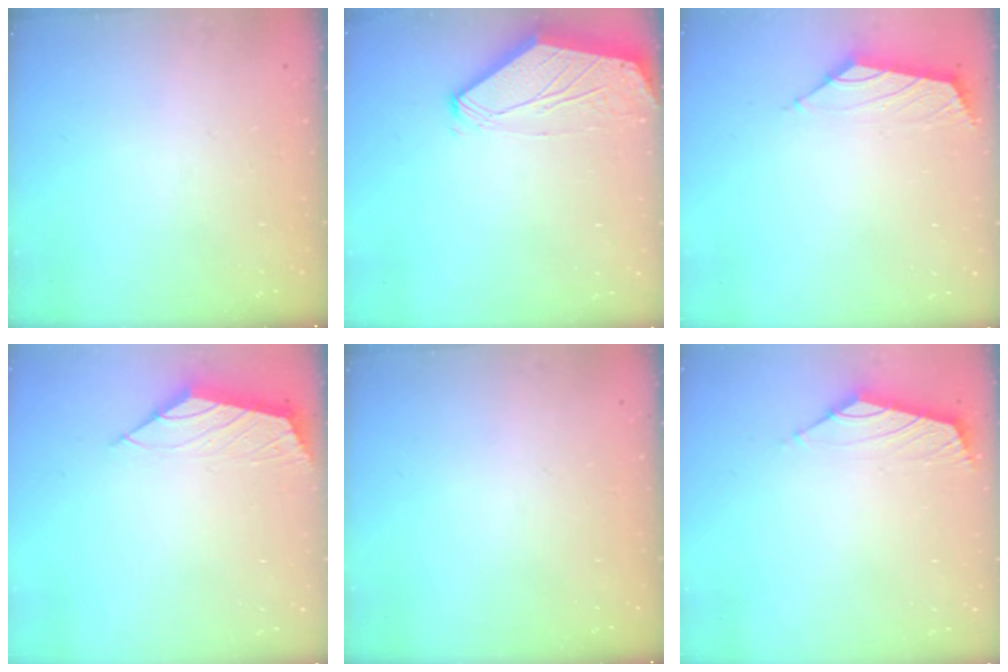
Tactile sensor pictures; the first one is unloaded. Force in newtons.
{"total": 0.0}
{"total": 1.5, "press": 1.4, "slide": 0.7}
{"total": 2.0, "press": 2.0, "slide": 0.5}
{"total": 0.0}
{"total": 1.8, "press": 1.6, "slide": 0.7}